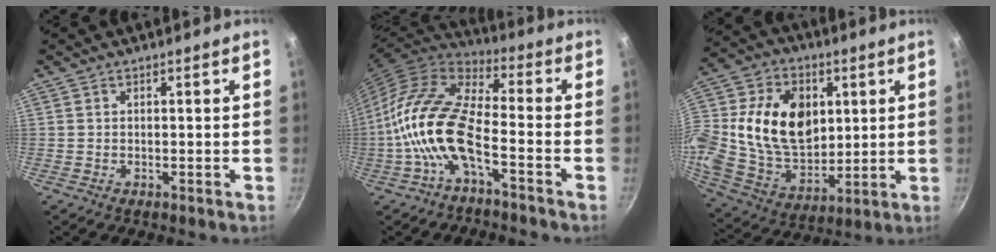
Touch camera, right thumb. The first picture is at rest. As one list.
[{"total": 15.3, "force": [-5.2, 6.6, 12.8], "torque": [-0.252, 0.046, -0.115]}, {"total": 22.3, "force": [3.9, 15.9, 15.2], "torque": [-0.262, -0.004, 0.073]}]